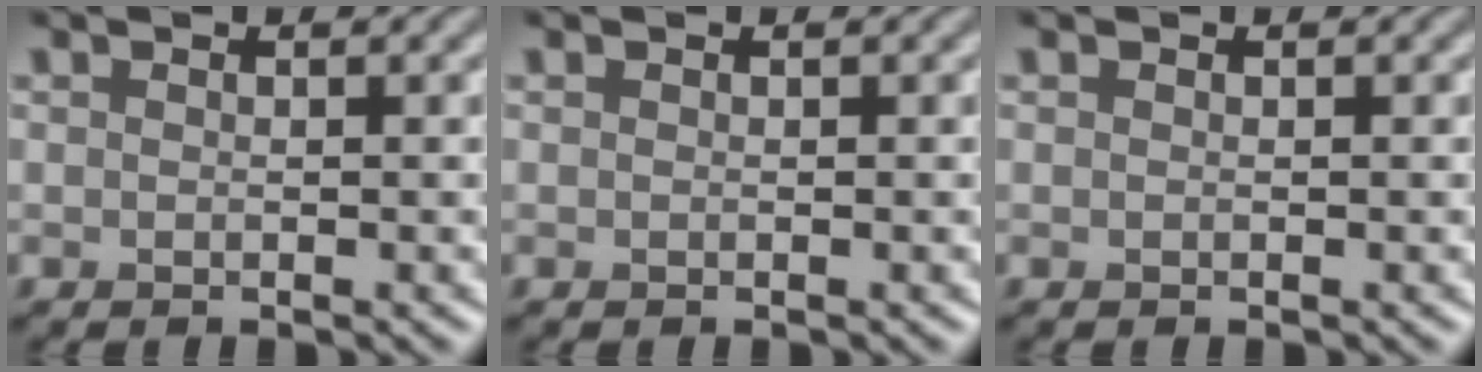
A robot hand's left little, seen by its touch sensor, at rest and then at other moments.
{"total": 0.0}
{"total": 0.0}